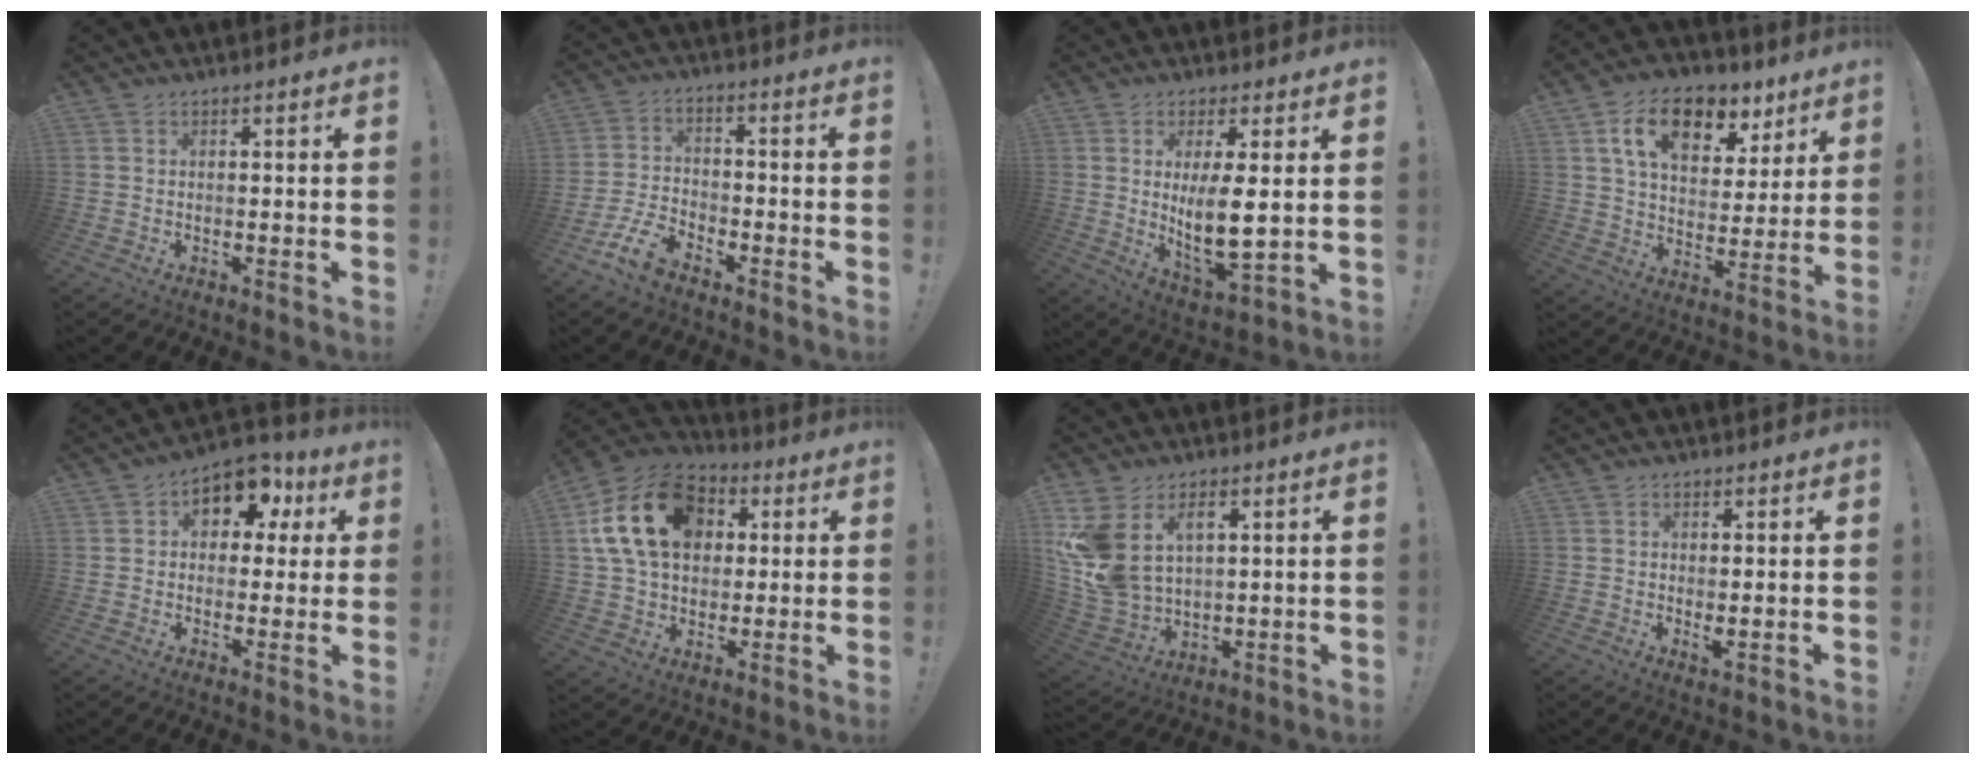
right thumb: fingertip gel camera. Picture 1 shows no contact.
{"total": 8.2, "force": [-6.0, 3.6, 4.2], "torque": [-0.103, 0.025, -0.112]}
{"total": 11.0, "force": [1.8, 3.9, 10.1], "torque": [-0.172, -0.032, 0.031]}
{"total": 15.7, "force": [8.6, 9.3, 9.3], "torque": [-0.147, -0.034, 0.153]}
{"total": 9.7, "force": [4.1, 7.1, 5.3], "torque": [-0.064, -0.018, 0.078]}
{"total": 21.0, "force": [5.9, 15.1, 13.3], "torque": [-0.225, -0.005, 0.111]}
{"total": 14.5, "force": [5.6, 10.2, 8.7], "torque": [-0.191, -0.032, 0.108]}
{"total": 1.8, "force": [0.5, 0.7, 1.5], "torque": [-0.028, -0.002, 0.011]}